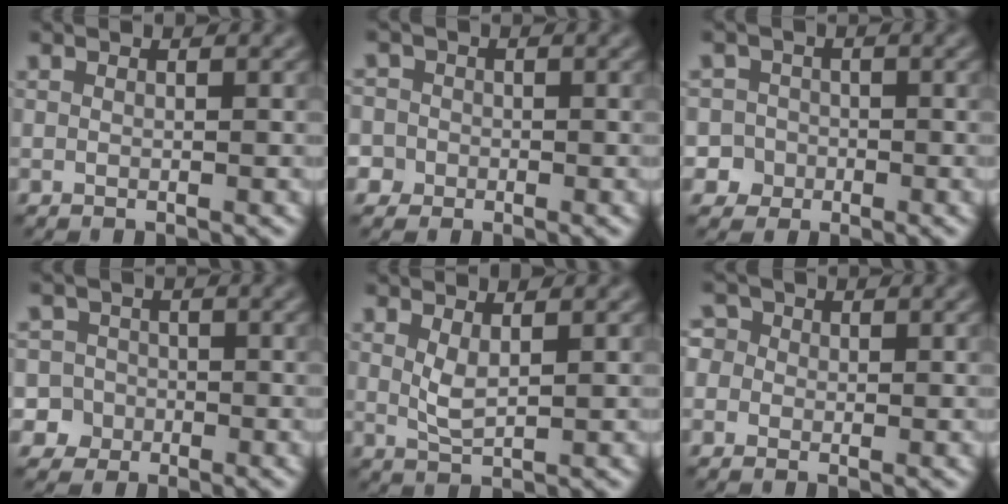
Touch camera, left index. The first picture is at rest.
{"total": 3.4, "force": [-0.2, 3.3, 0.7], "torque": [0.012, 0.022, -0.039]}
{"total": 3.9, "force": [-1.3, 3.6, 0.2], "torque": [0.030, 0.009, -0.044]}
{"total": 5.1, "force": [-1.5, 4.9, 0.6], "torque": [0.012, 0.015, -0.055]}
{"total": 1.9, "force": [0.8, 0.6, 1.6], "torque": [-0.037, -0.004, 0.019]}
{"total": 3.2, "force": [0.9, 2.8, 1.3], "torque": [-0.001, 0.024, -0.017]}